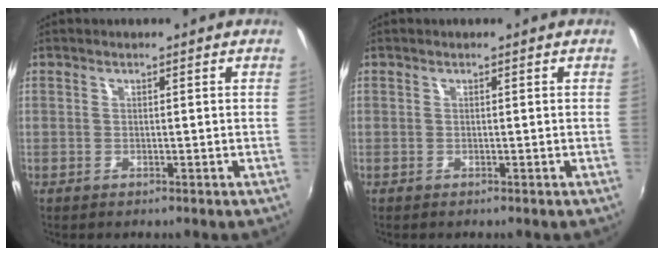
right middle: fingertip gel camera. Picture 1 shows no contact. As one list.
[{"total": 0.0}]